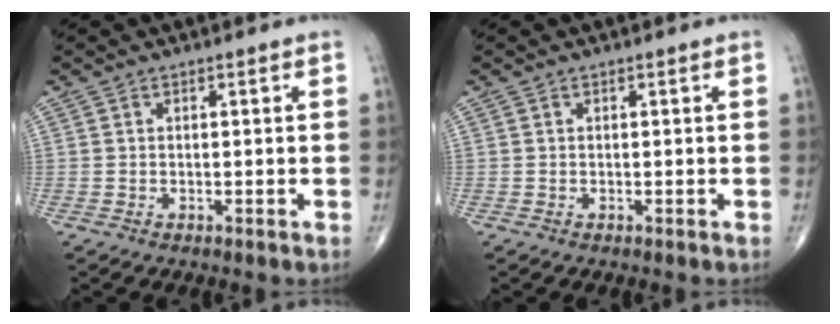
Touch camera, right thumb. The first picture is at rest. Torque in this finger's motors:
{"motor_torque": [-0.01, 0.02, -0.05, 0.05, 0.01]}